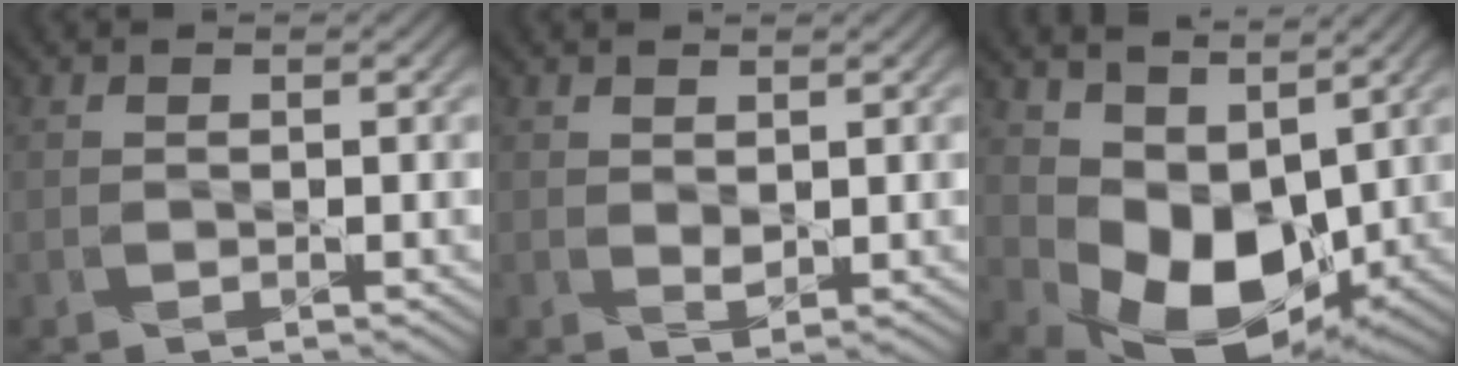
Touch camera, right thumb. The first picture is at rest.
{"total": 1.2, "force": [0.7, 0.6, 0.7], "torque": [-0.016, -0.004, 0.016]}
{"total": 9.4, "force": [2.7, 6.2, 6.6], "torque": [-0.135, -0.024, 0.061]}